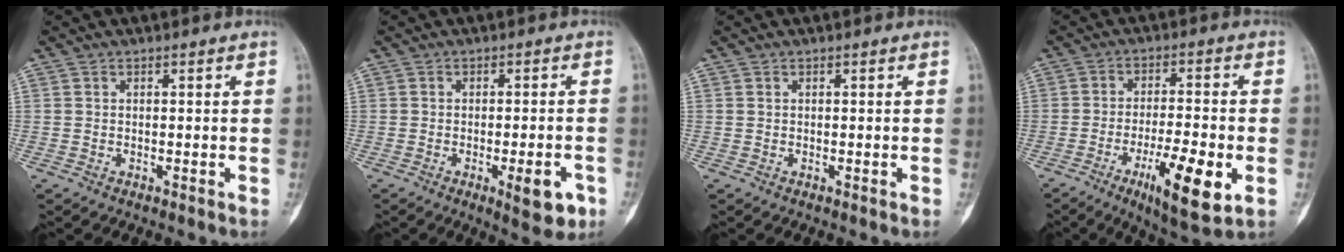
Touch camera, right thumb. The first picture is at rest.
{"total": 7.0, "force": [-2.9, 2.2, 6.0], "torque": [-0.066, 0.003, -0.034]}
{"total": 0.0}
{"total": 13.0, "force": [-4.7, 3.1, 11.8], "torque": [-0.190, 0.001, -0.073]}